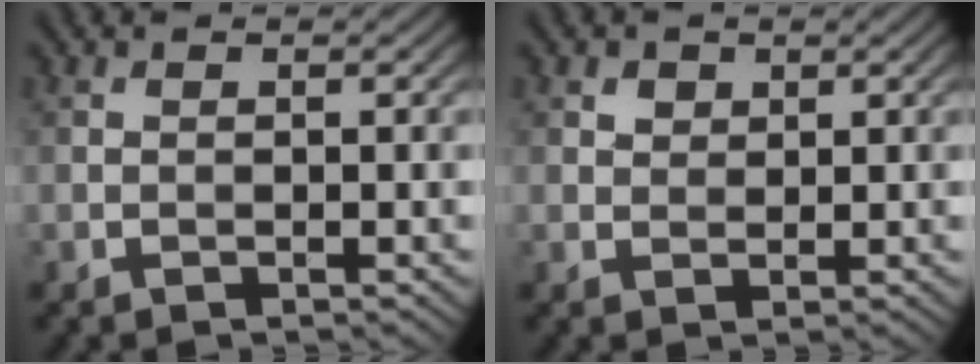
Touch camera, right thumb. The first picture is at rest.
{"total": 1.6, "force": [0.9, 1.1, 0.5], "torque": [-0.011, -0.002, 0.017]}